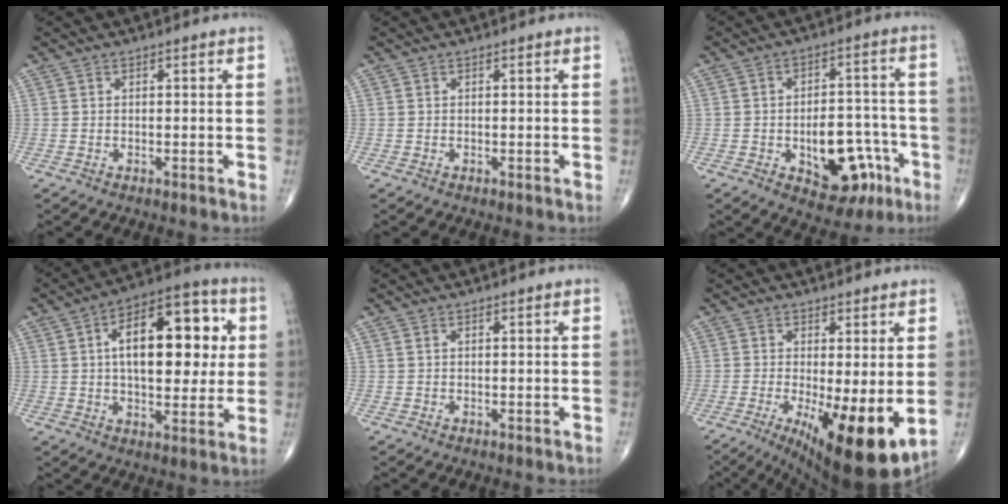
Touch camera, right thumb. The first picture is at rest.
{"total": 0.0}
{"total": 13.4, "force": [-4.8, 7.8, 9.8], "torque": [-0.100, 0.040, -0.056]}
{"total": 19.9, "force": [3.6, 10.1, 16.8], "torque": [-0.215, 0.014, 0.047]}
{"total": 0.0}
{"total": 14.4, "force": [-2.9, 4.3, 13.4], "torque": [-0.194, -0.028, -0.029]}